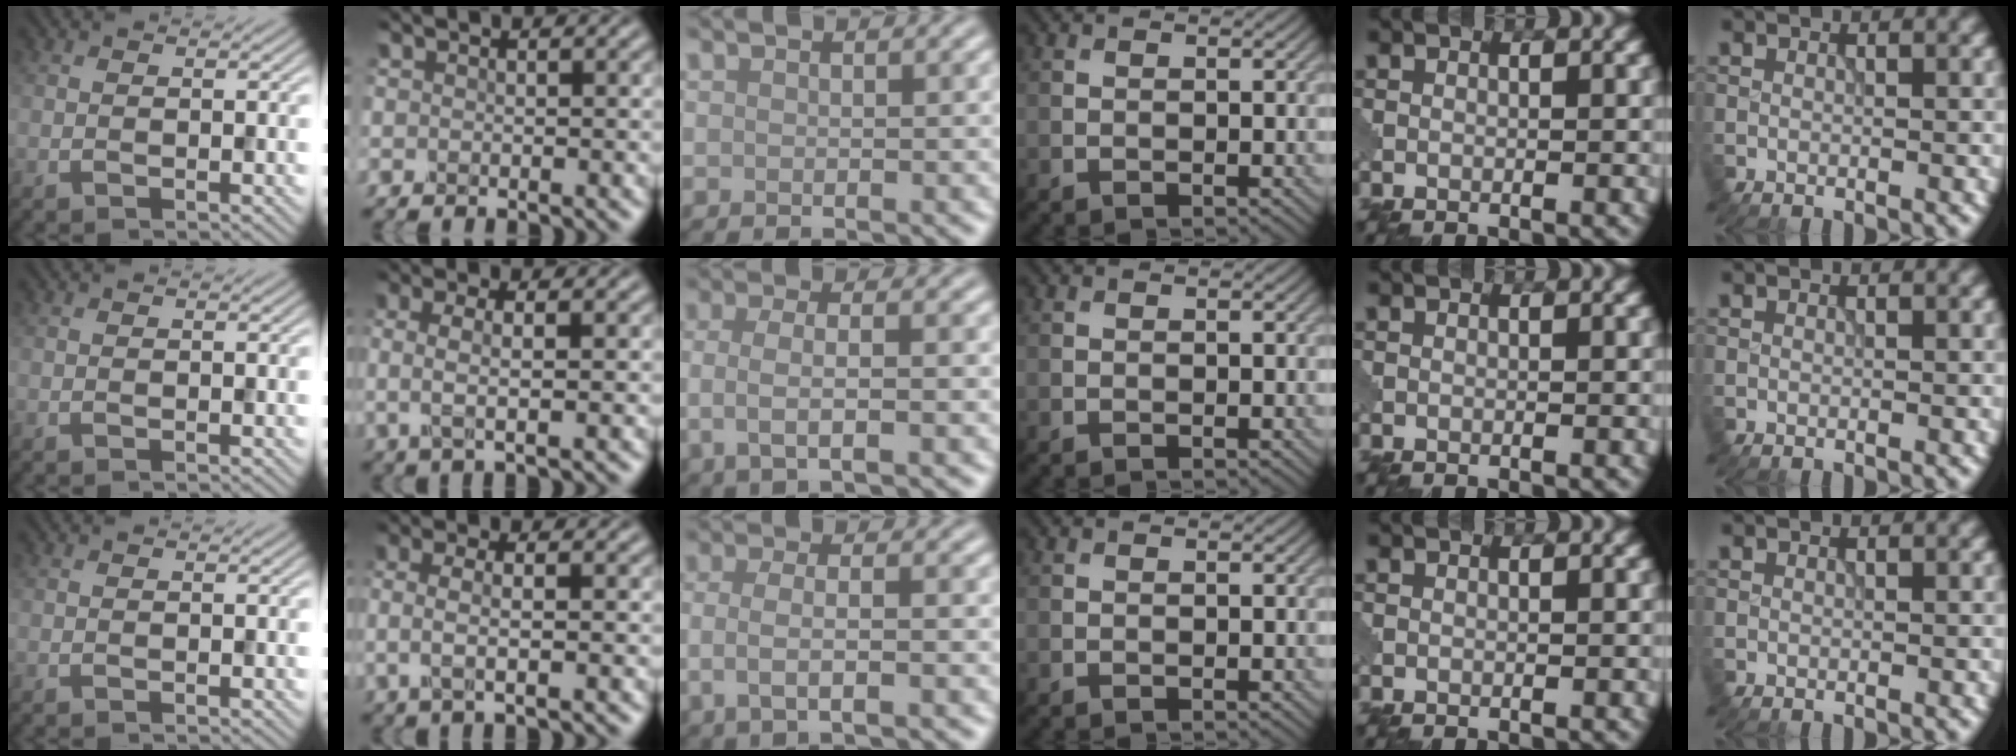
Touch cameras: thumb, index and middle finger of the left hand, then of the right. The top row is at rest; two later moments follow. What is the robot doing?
{"motion": "extract", "object": "pin"}